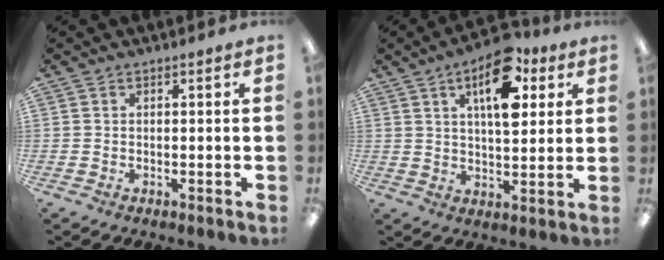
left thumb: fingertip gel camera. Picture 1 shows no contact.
{"total": 14.7, "force": [6.7, 6.8, 11.1], "torque": [-0.156, -0.022, 0.110]}